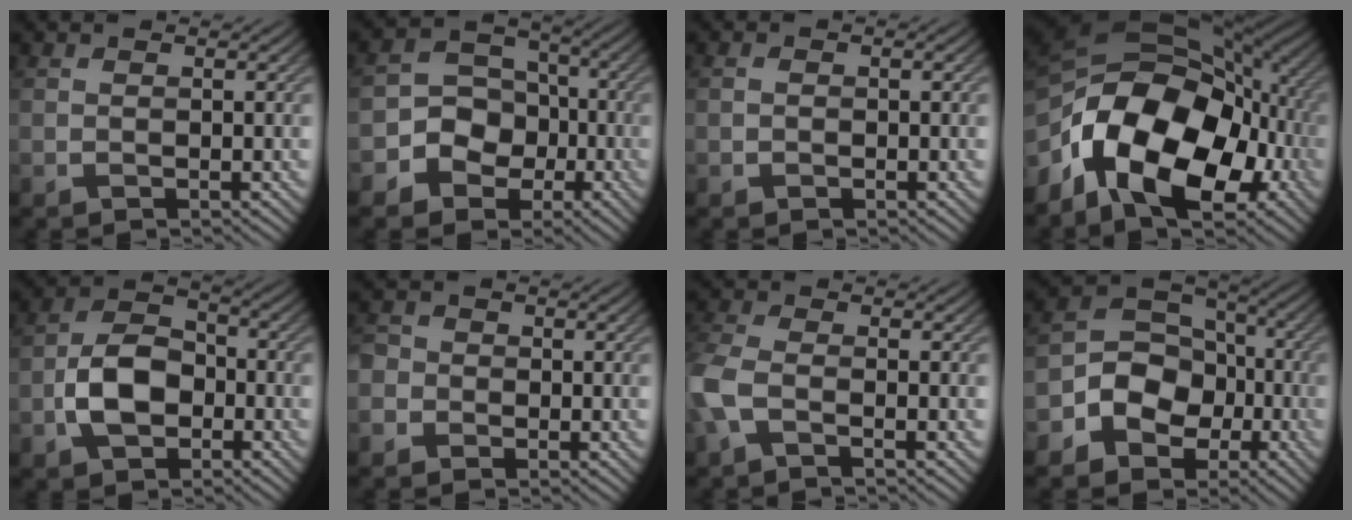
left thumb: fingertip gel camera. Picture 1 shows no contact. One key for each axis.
{"total": 7.3, "fx": -2.8, "fy": 6.3, "fz": 2.4, "tx": -0.046, "ty": -0.006, "tz": -0.083}
{"total": 0.9, "fx": -0.2, "fy": 0.7, "fz": 0.6, "tx": -0.010, "ty": -0.001, "tz": -0.004}
{"total": 19.0, "fx": -5.7, "fy": 11.9, "fz": 13.7, "tx": -0.246, "ty": -0.017, "tz": -0.099}
{"total": 7.2, "fx": -2.5, "fy": 4.7, "fz": 4.9, "tx": -0.100, "ty": 0.004, "tz": -0.055}
{"total": 2.9, "fx": -1.1, "fy": 2.7, "fz": 0.4, "tx": -0.010, "ty": 0.003, "tz": -0.038}
{"total": 4.8, "fx": -2.0, "fy": 2.1, "fz": 3.9, "tx": -0.110, "ty": -0.004, "tz": -0.055}
{"total": 8.8, "fx": -3.4, "fy": 6.9, "fz": 4.3, "tx": -0.087, "ty": -0.009, "tz": -0.082}